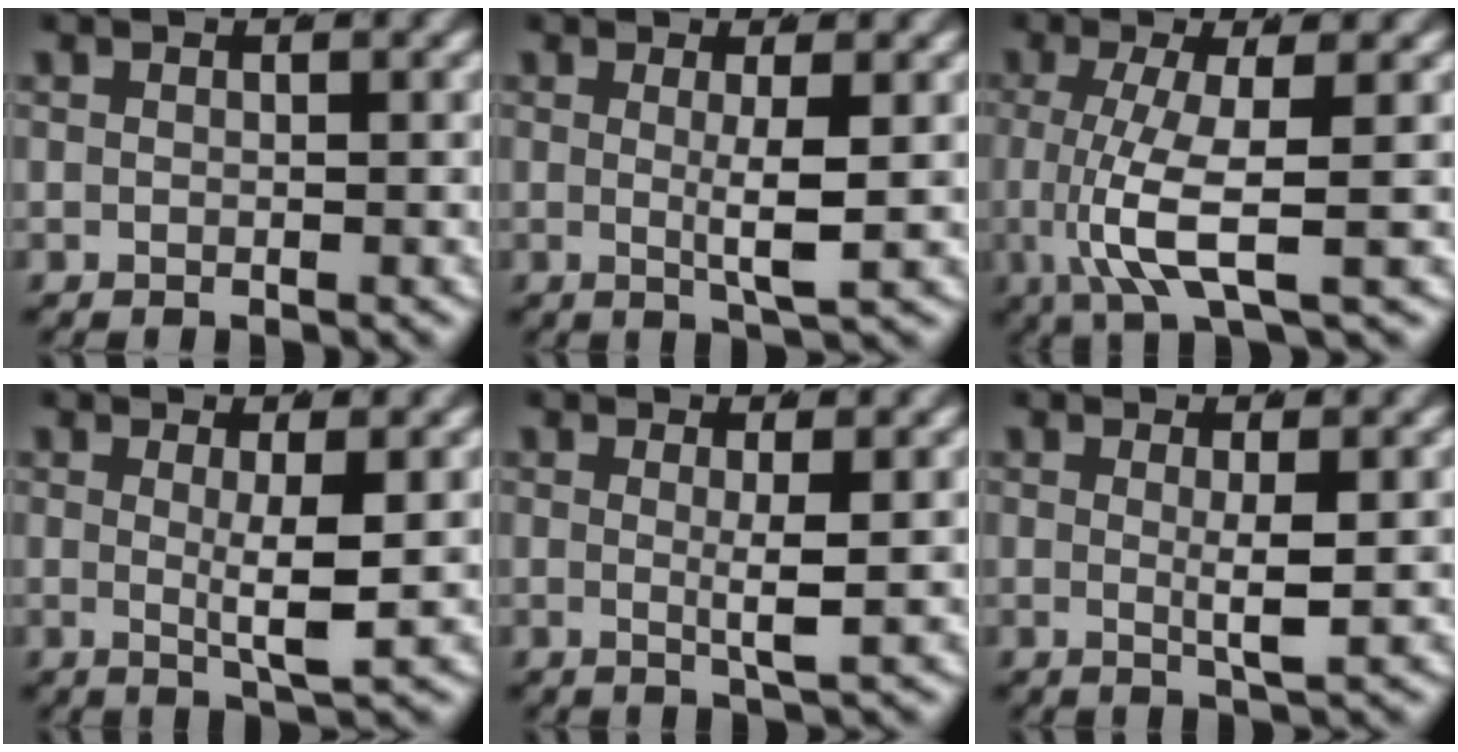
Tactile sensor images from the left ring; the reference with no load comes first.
{"total": 3.0, "force": [0.1, -0.1, 3.0], "torque": [-0.050, -0.013, 0.006]}
{"total": 5.8, "force": [-0.8, 1.3, 5.6], "torque": [-0.126, -0.020, 0.000]}
{"total": 3.2, "force": [0.3, 0.0, 3.2], "torque": [-0.055, -0.016, 0.011]}
{"total": 2.2, "force": [0.4, -0.3, 2.1], "torque": [-0.039, -0.013, 0.010]}
{"total": 2.3, "force": [0.3, -0.2, 2.3], "torque": [-0.040, -0.013, 0.011]}